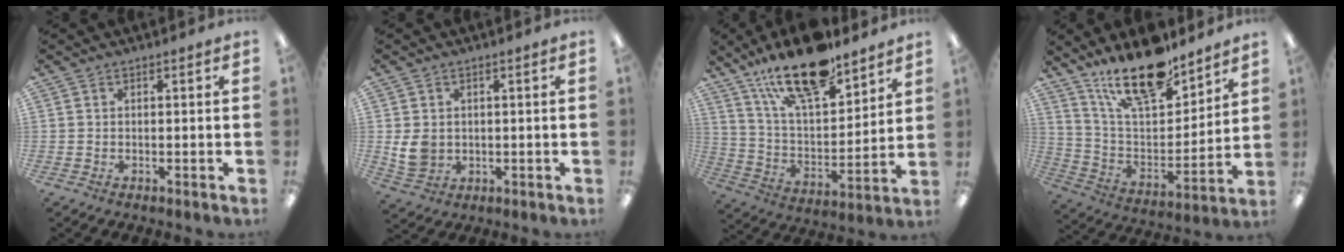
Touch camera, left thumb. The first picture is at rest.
{"total": 5.7, "force": [0.6, 4.8, 3.0], "torque": [-0.062, 0.003, 0.015]}
{"total": 21.0, "force": [15.7, 7.4, 11.9], "torque": [-0.208, -0.087, 0.270]}
{"total": 20.0, "force": [15.3, 7.0, 10.7], "torque": [-0.198, -0.089, 0.267]}